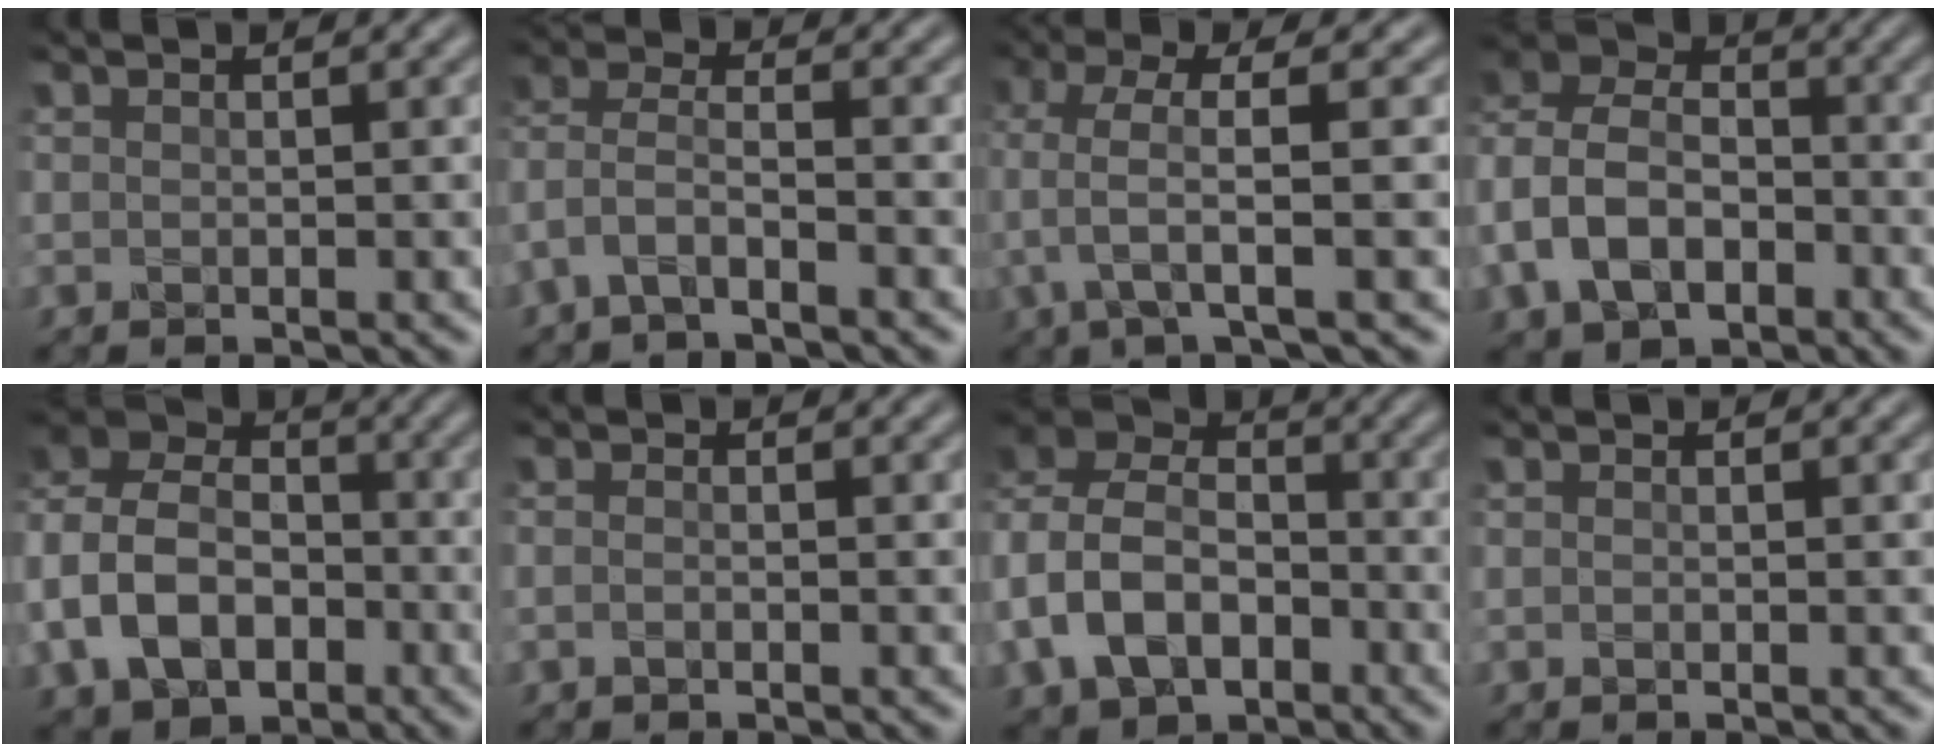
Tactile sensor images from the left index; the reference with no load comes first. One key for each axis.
{"total": 3.0, "fx": -1.9, "fy": 0.9, "fz": 2.1, "tx": -0.054, "ty": 0.007, "tz": -0.051}
{"total": 4.3, "fx": 0.4, "fy": 0.8, "fz": 4.2, "tx": -0.089, "ty": 0.006, "tz": 0.006}
{"total": 8.9, "fx": -2.4, "fy": 6.8, "fz": 5.3, "tx": -0.122, "ty": 0.005, "tz": -0.061}
{"total": 9.8, "fx": -2.9, "fy": 7.5, "fz": 5.6, "tx": -0.127, "ty": 0.001, "tz": -0.066}
{"total": 0.6, "fx": -0.4, "fy": 0.2, "fz": 0.5, "tx": -0.009, "ty": 0.004, "tz": -0.009}
{"total": 9.6, "fx": -2.8, "fy": 7.3, "fz": 5.6, "tx": -0.128, "ty": -0.001, "tz": -0.067}
{"total": 0.0}